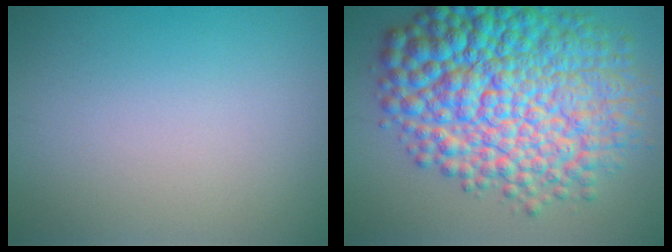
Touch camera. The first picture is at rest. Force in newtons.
{"total": 13.5, "press": 13.5, "slide": 0.1}